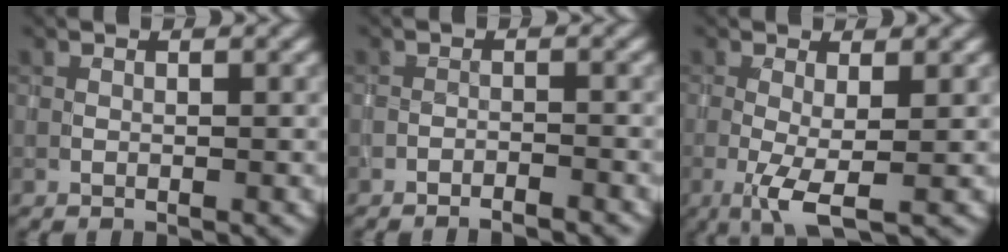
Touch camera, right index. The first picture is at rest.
{"total": 2.0, "force": [-2.0, 0.1, 0.4], "torque": [-0.009, 0.007, -0.031]}
{"total": 3.5, "force": [-1.0, 0.6, 3.3], "torque": [-0.070, -0.008, -0.019]}